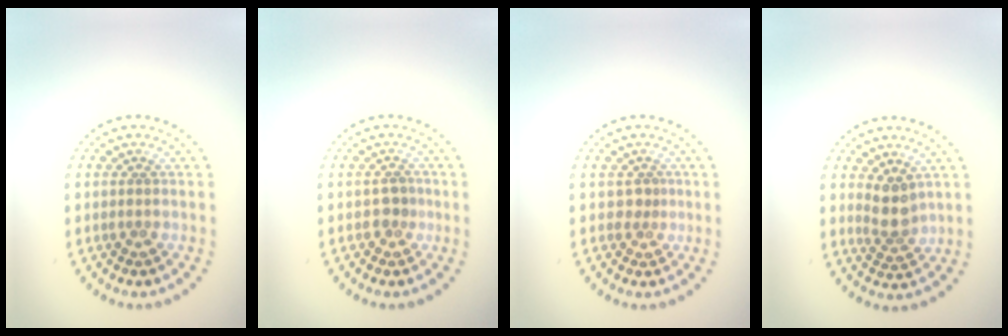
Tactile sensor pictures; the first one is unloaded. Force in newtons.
{"total": 1.1, "press": 1.1, "slide": 0.4}
{"total": 0.8, "press": 0.5, "slide": 0.6}
{"total": 2.2, "press": 1.8, "slide": 1.3}